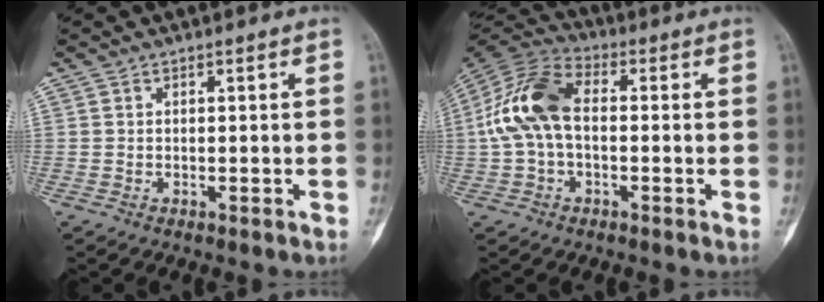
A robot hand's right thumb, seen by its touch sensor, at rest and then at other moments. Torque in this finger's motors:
{"motor_torque": [1.93, 1.94, 1.00, -0.89, 0.51]}